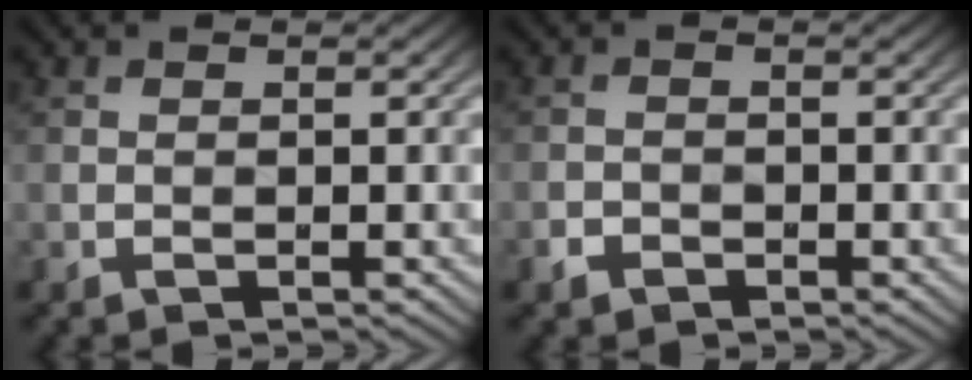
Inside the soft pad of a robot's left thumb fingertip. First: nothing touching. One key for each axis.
{"total": 1.4, "fx": -1.1, "fy": 0.8, "fz": 0.2, "tx": -0.009, "ty": -0.006, "tz": -0.020}